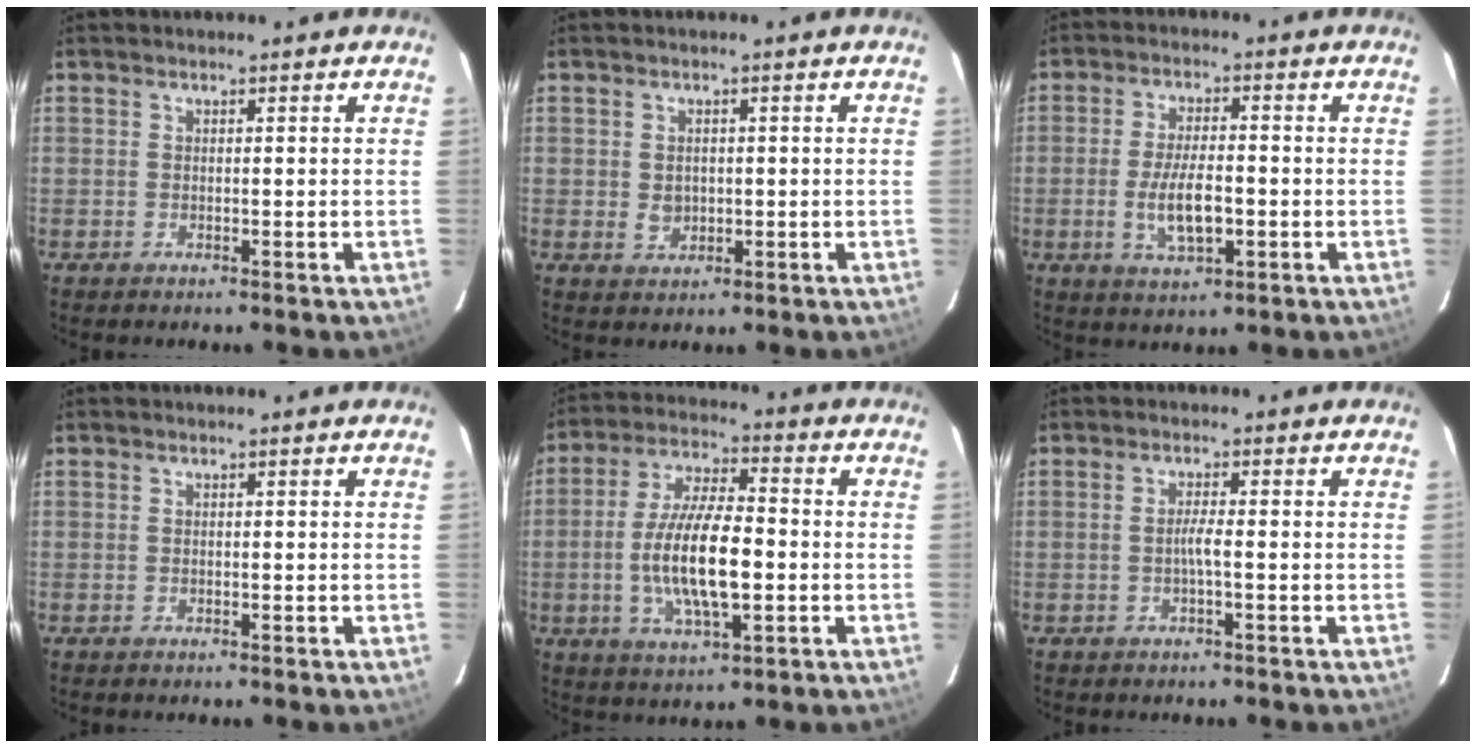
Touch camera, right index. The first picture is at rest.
{"total": 2.8, "force": [-0.1, 2.5, 1.4], "torque": [-0.024, 0.001, 0.003]}
{"total": 8.1, "force": [-1.8, 2.8, 7.4], "torque": [-0.146, -0.007, -0.029]}
{"total": 0.0}
{"total": 13.9, "force": [-2.2, 4.4, 13.0], "torque": [-0.258, -0.003, -0.038]}
{"total": 1.9, "force": [-0.6, -0.3, 1.7], "torque": [-0.033, 0.001, -0.012]}